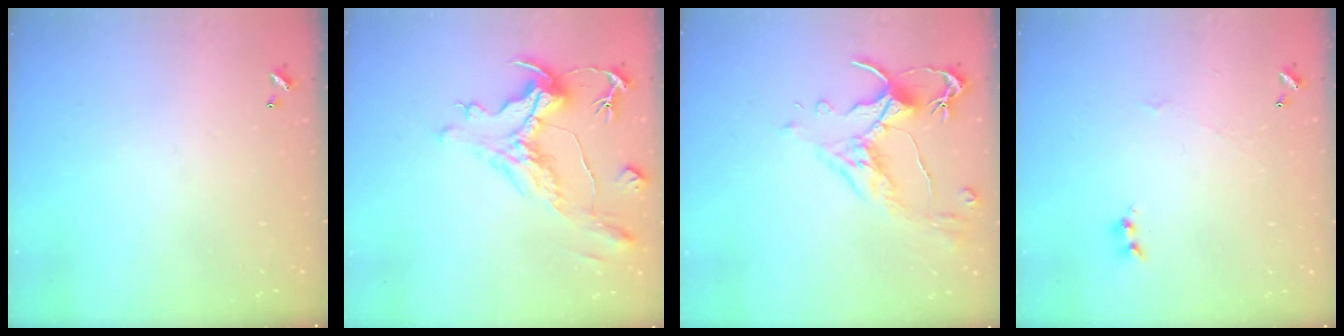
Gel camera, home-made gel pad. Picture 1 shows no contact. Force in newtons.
{"total": 1.9, "press": 0.8, "slide": 1.8}
{"total": 2.6, "press": 2.2, "slide": 1.3}
{"total": 1.6, "press": 1.5, "slide": 0.4}